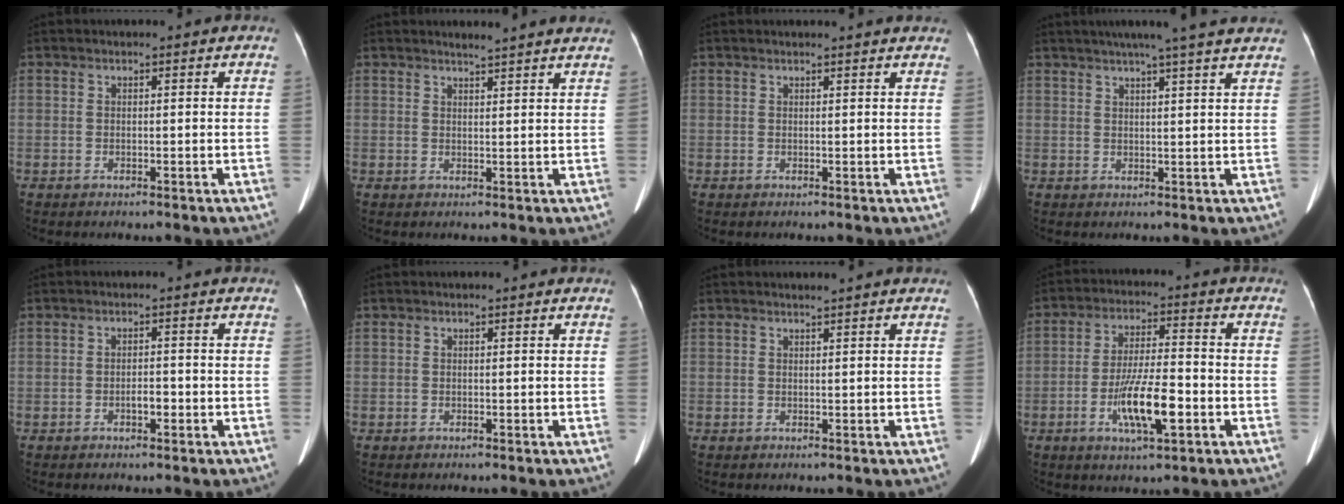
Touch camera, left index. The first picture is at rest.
{"total": 6.2, "force": [5.8, -0.2, 2.3], "torque": [-0.034, 0.008, 0.059]}
{"total": 4.1, "force": [3.9, 0.2, 1.1], "torque": [-0.017, 0.011, 0.036]}
{"total": 12.3, "force": [10.3, -0.3, 6.8], "torque": [-0.101, 0.029, 0.119]}
{"total": 1.7, "force": [-0.8, 0.7, 1.3], "torque": [-0.021, 0.003, -0.011]}
{"total": 0.0}
{"total": 1.1, "force": [1.0, -0.3, 0.4], "torque": [-0.010, 0.004, 0.021]}
{"total": 10.0, "force": [-3.4, 1.9, 9.2], "torque": [-0.175, -0.003, -0.058]}